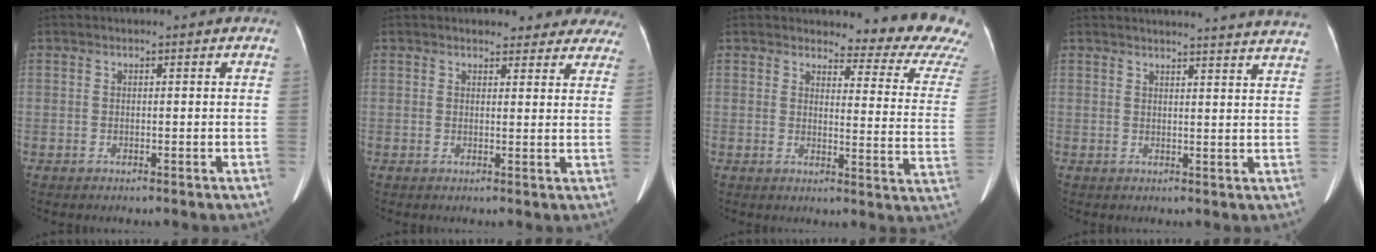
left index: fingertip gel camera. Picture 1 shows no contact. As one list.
[{"total": 8.8, "force": [8.0, 3.1, 1.7], "torque": [0.020, -0.004, 0.067]}, {"total": 13.9, "force": [13.4, 1.4, 3.2], "torque": [-0.016, -0.105, 0.120]}, {"total": 19.0, "force": [18.4, -0.5, 4.8], "torque": [-0.060, -0.060, 0.202]}]